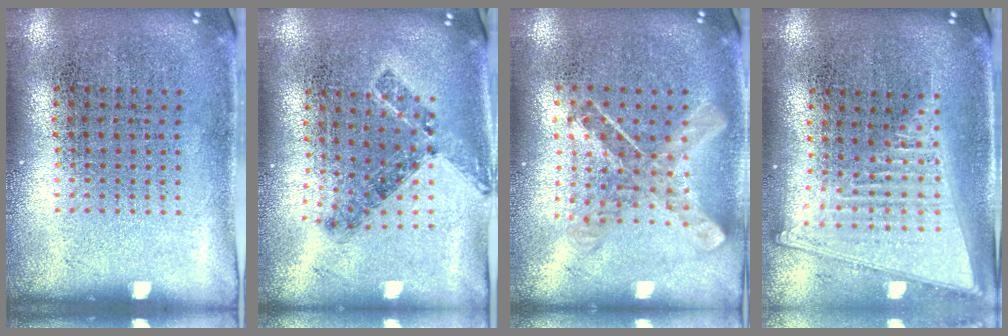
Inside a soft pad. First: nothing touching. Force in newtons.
{"total": 0.8, "press": 0.7, "slide": 0.3}
{"total": 0.9, "press": 0.9, "slide": 0.2}
{"total": 2.1, "press": 1.8, "slide": 1.2}